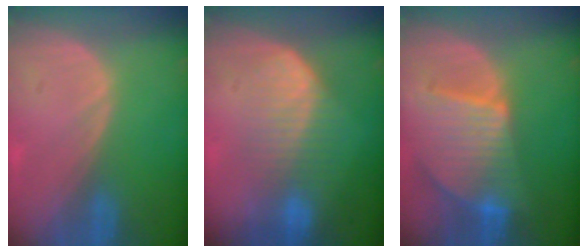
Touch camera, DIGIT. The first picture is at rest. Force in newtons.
{"total": 6.8, "press": 6.6, "slide": 1.4}
{"total": 9.5, "press": 8.3, "slide": 4.6}